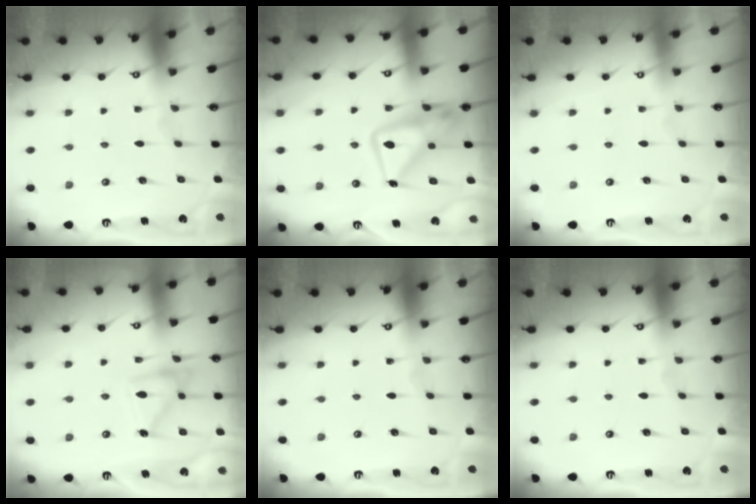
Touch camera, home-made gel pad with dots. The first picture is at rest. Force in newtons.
{"total": 15.2, "press": 15.1, "slide": 1.4}
{"total": 3.9, "press": 3.9, "slide": 0.1}
{"total": 14.8, "press": 14.7, "slide": 0.9}
{"total": 0.0}
{"total": 0.0}